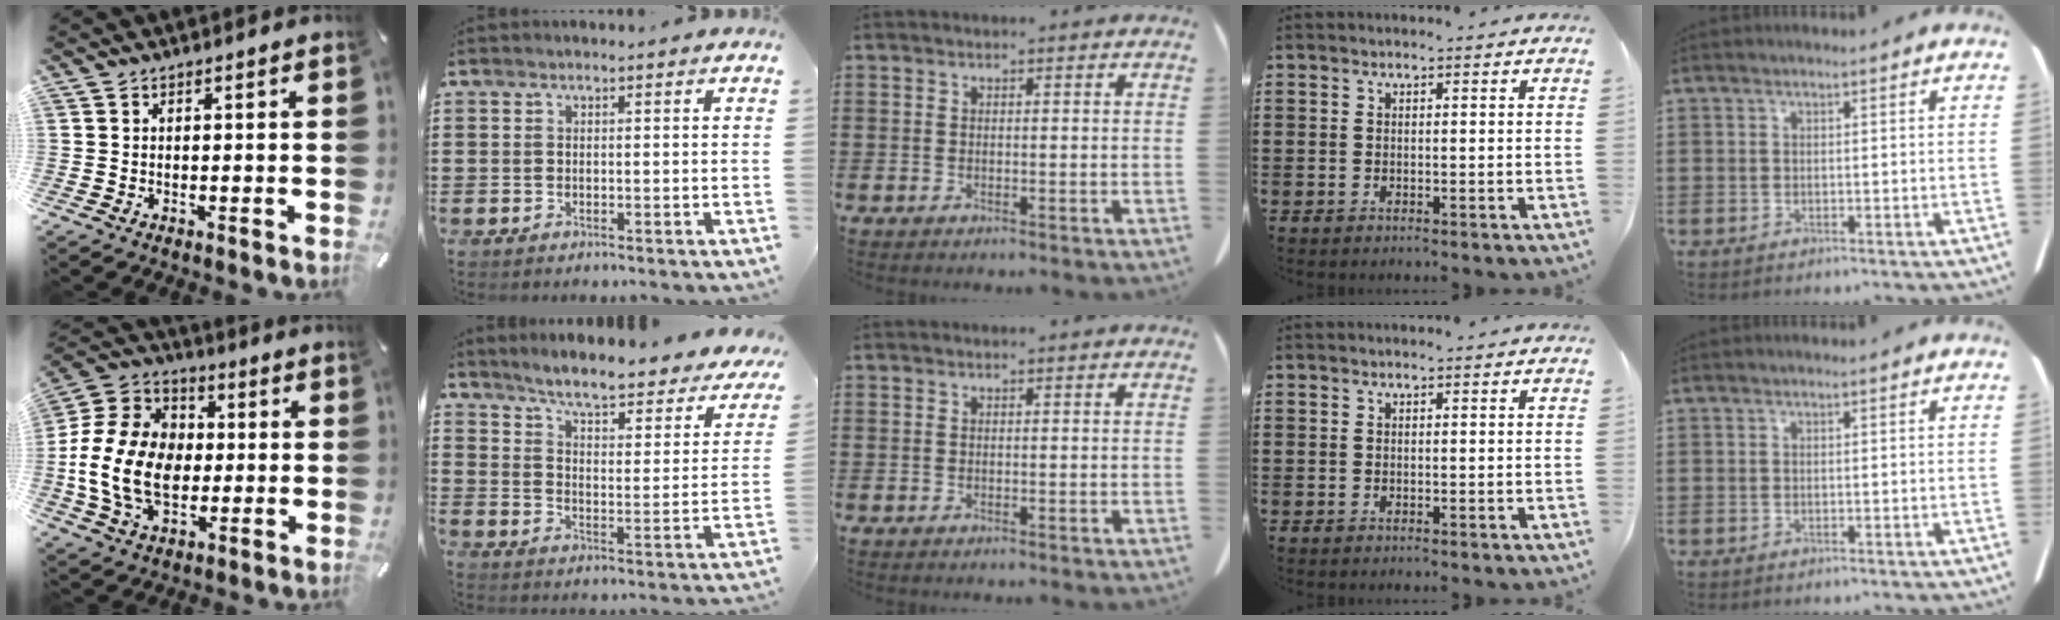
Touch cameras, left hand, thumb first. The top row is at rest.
{"thumb": {"total": 17.5, "force": [-2.2, 13.4, 11.0], "torque": [-0.249, 0.023, -0.040]}, "index": {"total": 5.6, "force": [4.9, 0.1, 2.6], "torque": [-0.066, -0.040, 0.074]}}